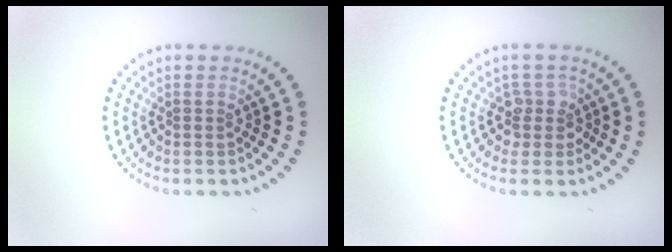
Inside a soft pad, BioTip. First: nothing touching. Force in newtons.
{"total": 2.1, "press": 1.6, "slide": 1.3}